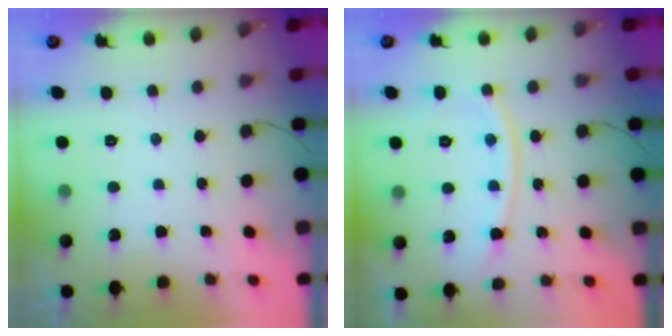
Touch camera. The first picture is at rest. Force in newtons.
{"total": 10.6, "press": 10.5, "slide": 1.2}